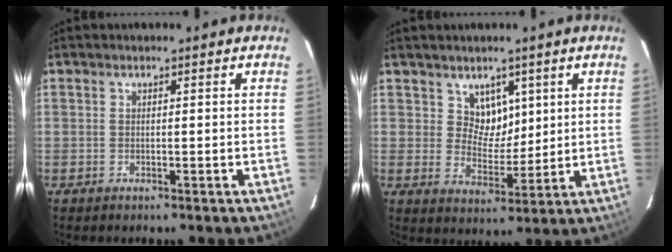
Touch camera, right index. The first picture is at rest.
{"total": 5.6, "force": [3.0, 4.2, 2.0], "torque": [-0.023, -0.005, 0.057]}